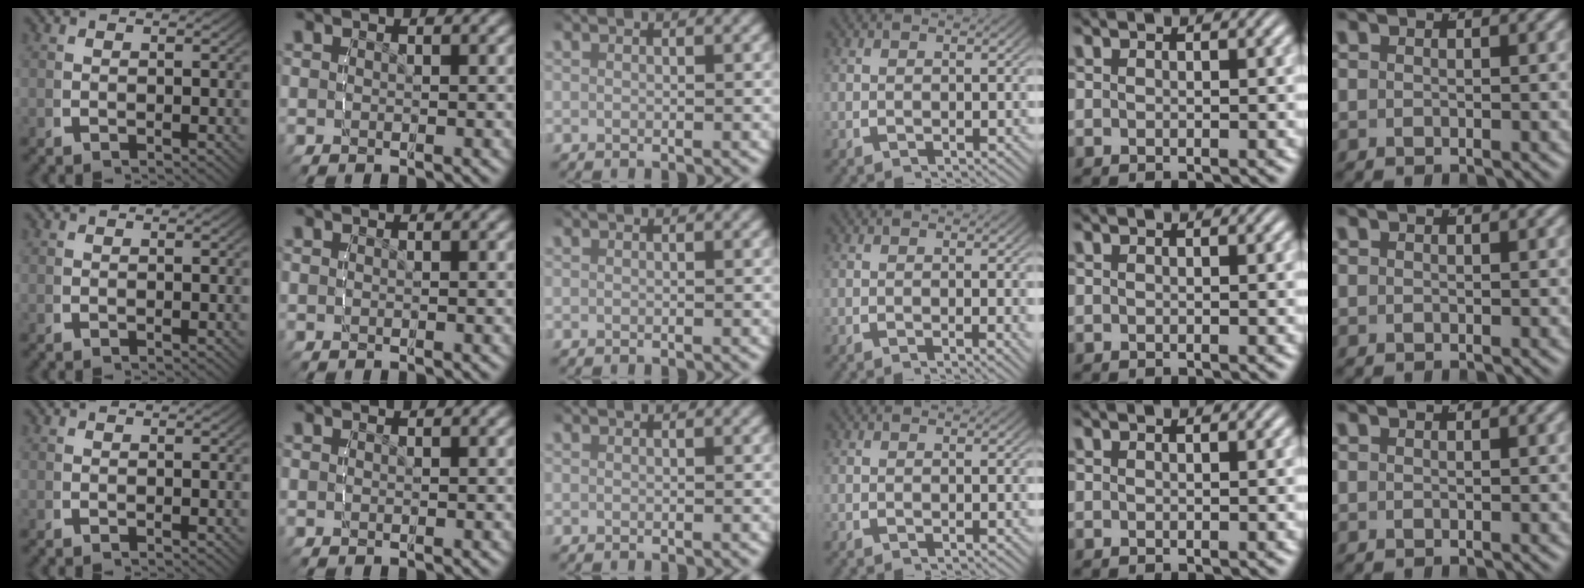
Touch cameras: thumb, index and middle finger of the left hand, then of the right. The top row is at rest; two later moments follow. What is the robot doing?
{"motion": "lift_and_place", "object": "cubes"}